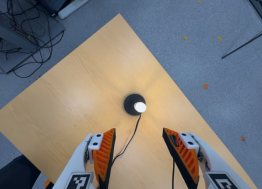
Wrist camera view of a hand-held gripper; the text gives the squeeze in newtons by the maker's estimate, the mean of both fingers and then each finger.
{"total": 0.0}